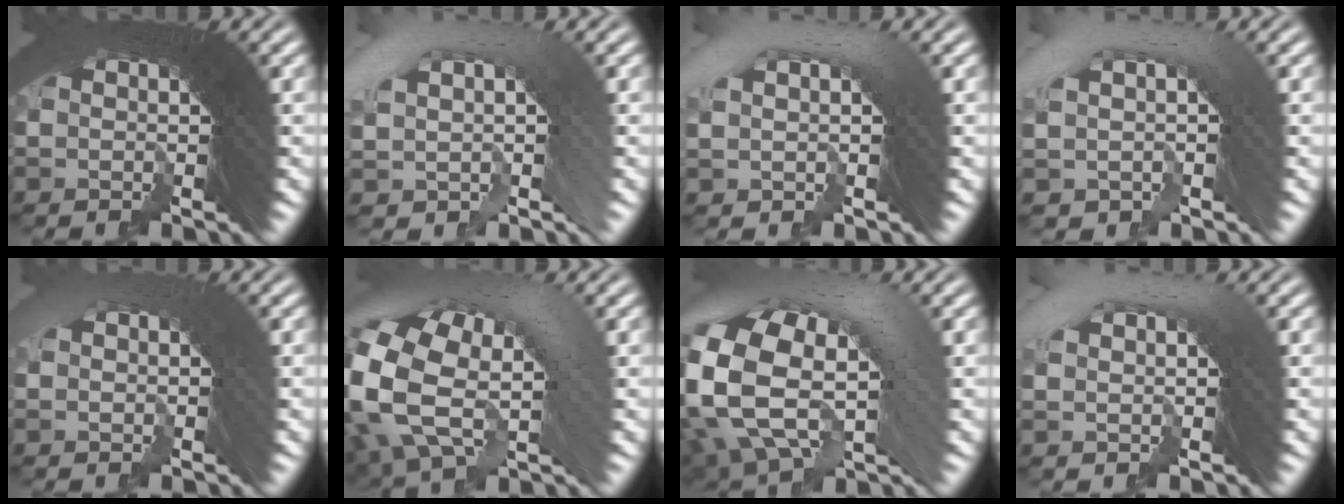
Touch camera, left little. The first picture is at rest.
{"total": 2.8, "force": [0.6, 1.3, 2.4], "torque": [-0.041, 0.023, 0.016]}
{"total": 2.3, "force": [0.9, 1.0, 1.8], "torque": [-0.030, 0.034, 0.013]}
{"total": 2.5, "force": [0.1, 1.3, 2.1], "torque": [-0.040, 0.022, 0.006]}
{"total": 0.6, "force": [-0.6, 0.1, 0.0], "torque": [0.019, 0.015, -0.012]}
{"total": 10.0, "force": [0.6, 7.0, 7.0], "torque": [-0.150, -0.006, 0.012]}
{"total": 11.4, "force": [0.4, 8.0, 8.2], "torque": [-0.163, -0.009, 0.014]}
{"total": 2.3, "force": [1.2, 0.7, 1.8], "torque": [-0.020, 0.034, 0.015]}